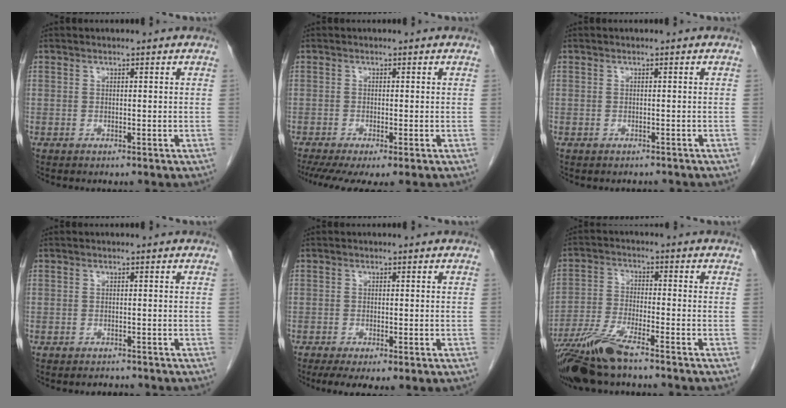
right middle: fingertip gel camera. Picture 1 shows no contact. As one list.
[{"total": 6.6, "force": [-4.6, 1.0, 4.5], "torque": [-0.068, -0.016, -0.079]}, {"total": 1.1, "force": [-1.0, 0.5, 0.1], "torque": [-0.006, 0.000, -0.014]}, {"total": 1.1, "force": [-1.1, 0.3, 0.1], "torque": [-0.005, -0.003, -0.014]}, {"total": 6.5, "force": [-4.1, 2.1, 4.6], "torque": [-0.070, -0.018, -0.061]}, {"total": 9.5, "force": [-7.4, 0.7, 5.9], "torque": [-0.122, -0.029, -0.141]}]